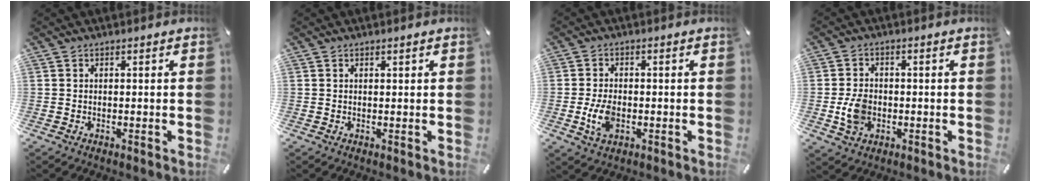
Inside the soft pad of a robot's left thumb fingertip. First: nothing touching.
{"total": 0.6, "force": [0.3, 0.1, 0.4], "torque": [-0.008, 0.002, 0.006]}
{"total": 5.9, "force": [-1.3, 3.7, 4.4], "torque": [-0.107, -0.003, -0.027]}
{"total": 6.3, "force": [-1.2, 4.8, 3.8], "torque": [-0.083, -0.001, -0.025]}